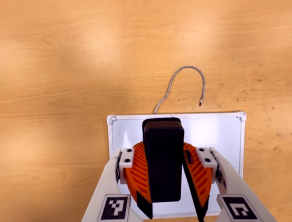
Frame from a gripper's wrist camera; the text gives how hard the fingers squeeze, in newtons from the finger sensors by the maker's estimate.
{"total": 10.0, "left": 10.0, "right": 10.1}